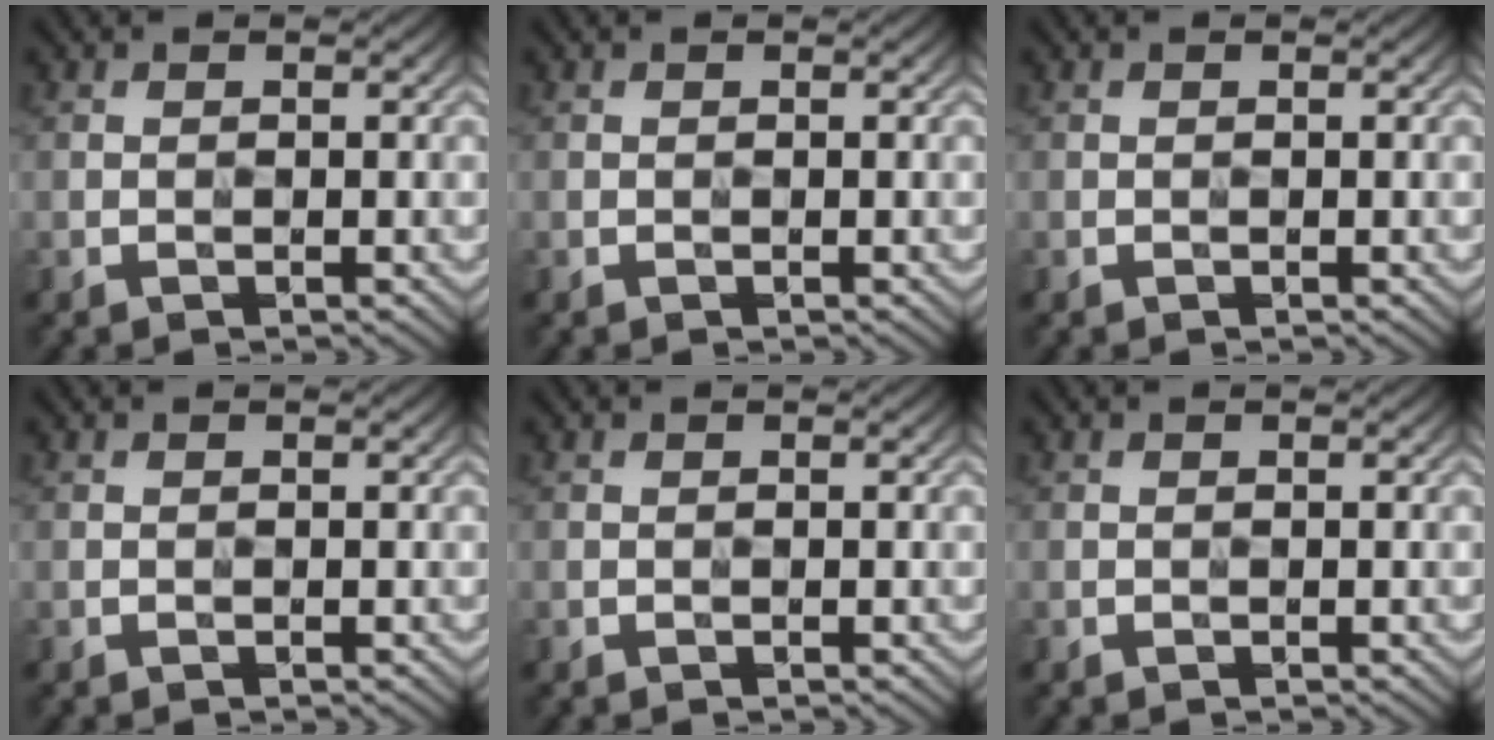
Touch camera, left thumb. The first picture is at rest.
{"total": 0.0}
{"total": 0.0}
{"total": 0.0}
{"total": 0.0}
{"total": 0.0}